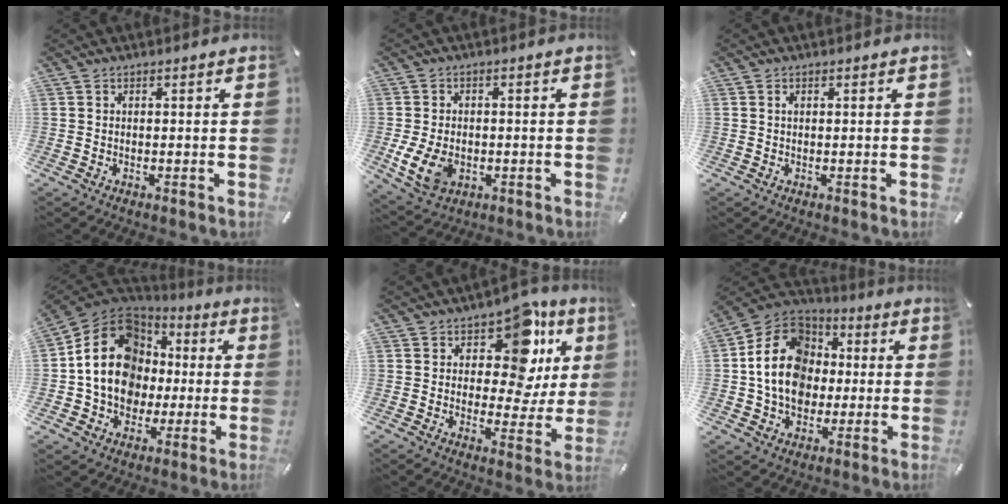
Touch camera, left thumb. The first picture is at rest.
{"total": 8.2, "force": [-1.8, 6.1, 5.1], "torque": [-0.114, 0.004, -0.033]}
{"total": 0.6, "force": [0.2, 0.3, 0.5], "torque": [-0.010, 0.001, 0.002]}
{"total": 16.8, "force": [-0.1, 14.7, 8.1], "torque": [-0.166, 0.006, 0.003]}
{"total": 14.5, "force": [7.6, 8.0, 9.4], "torque": [-0.130, -0.051, 0.128]}
{"total": 16.4, "force": [-0.2, 14.1, 8.5], "torque": [-0.183, 0.023, -0.004]}